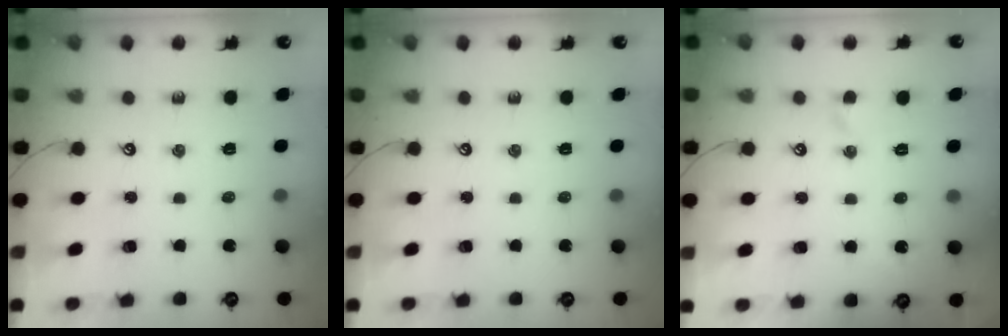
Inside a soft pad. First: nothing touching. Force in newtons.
{"total": 0.0}
{"total": 0.7, "press": 0.7, "slide": 0.1}